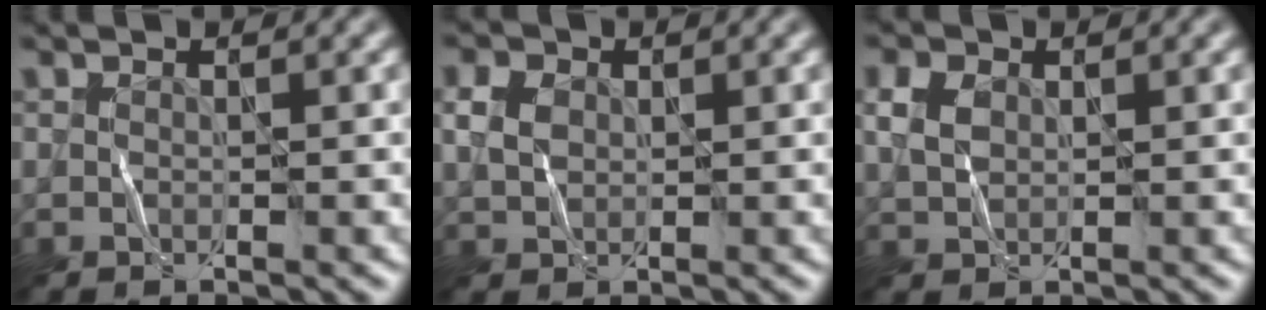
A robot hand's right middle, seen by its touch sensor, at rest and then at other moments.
{"total": 2.1, "force": [0.9, 1.7, 0.9], "torque": [-0.034, 0.009, 0.016]}
{"total": 2.1, "force": [1.0, 1.6, 1.0], "torque": [-0.037, 0.005, 0.022]}